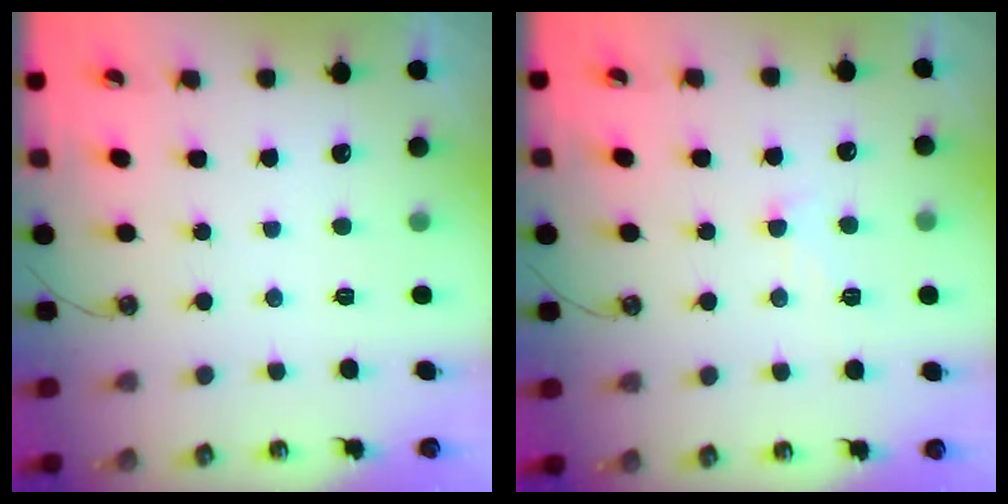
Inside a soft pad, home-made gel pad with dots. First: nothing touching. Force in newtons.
{"total": 1.7, "press": 1.6, "slide": 0.7}